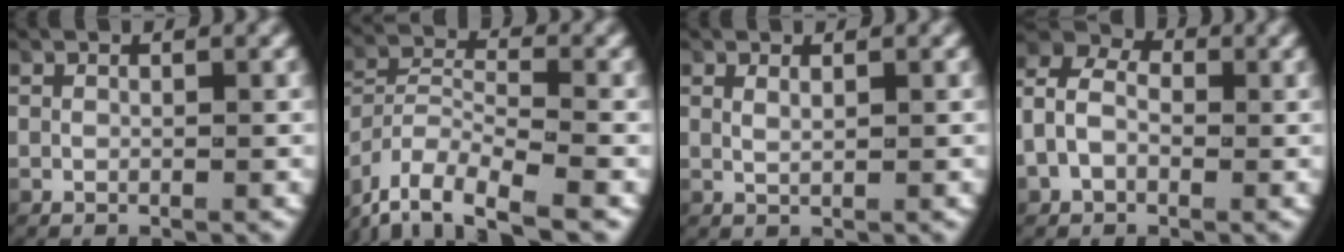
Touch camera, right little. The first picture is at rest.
{"total": 8.1, "force": [-4.7, 5.0, 4.2], "torque": [-0.102, -0.028, -0.076]}
{"total": 0.7, "force": [0.5, -0.1, 0.5], "torque": [-0.014, -0.005, 0.016]}
{"total": 6.8, "force": [0.9, 5.6, 3.9], "torque": [-0.079, 0.010, 0.002]}